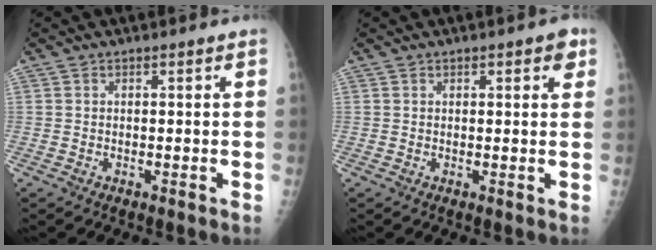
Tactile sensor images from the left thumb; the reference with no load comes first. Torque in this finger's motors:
{"motor_torque": [-0.34, 0.27, -0.24, 0.09, 0.04]}